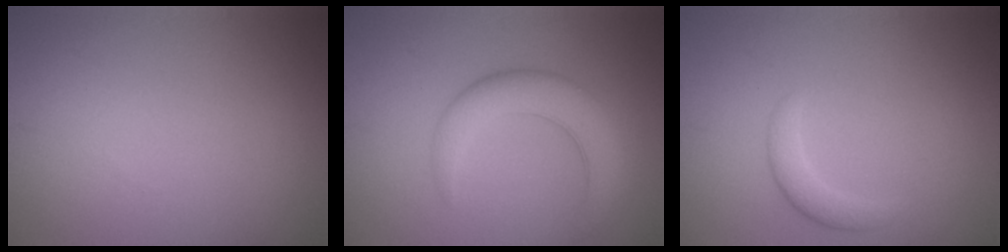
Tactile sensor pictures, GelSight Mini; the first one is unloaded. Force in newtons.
{"total": 4.2, "press": 4.2, "slide": 0.3}
{"total": 1.6, "press": 1.6, "slide": 0.1}